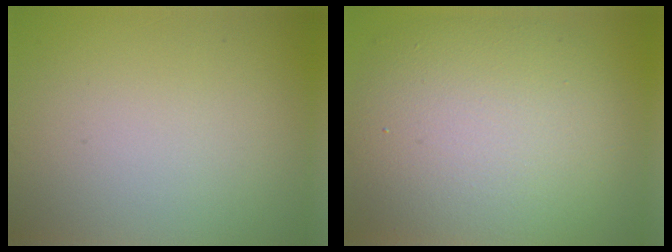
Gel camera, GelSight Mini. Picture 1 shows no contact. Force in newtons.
{"total": 10.2, "press": 10.2, "slide": 0.9}